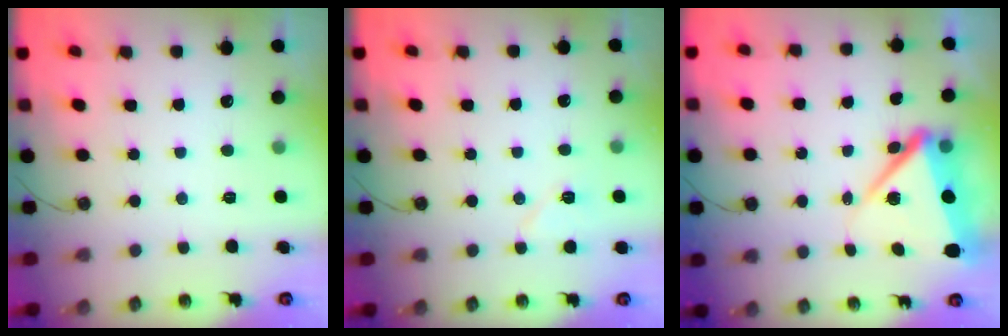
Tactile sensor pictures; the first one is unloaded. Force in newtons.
{"total": 5.5, "press": 5.5, "slide": 0.8}
{"total": 9.7, "press": 9.6, "slide": 1.6}